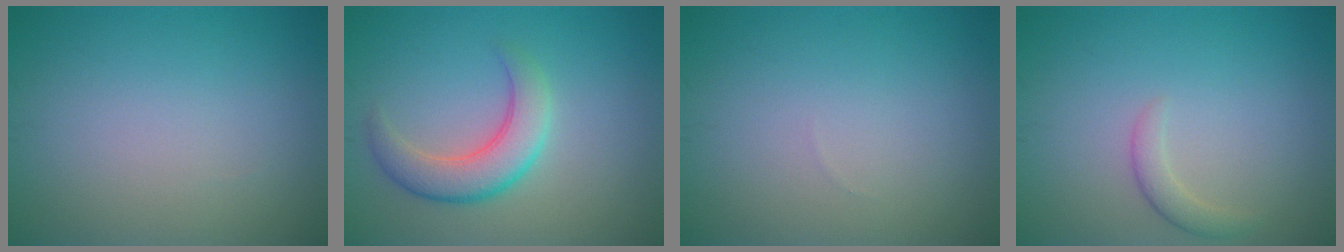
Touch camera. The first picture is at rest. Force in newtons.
{"total": 4.5, "press": 4.5, "slide": 0.3}
{"total": 0.0}
{"total": 1.5, "press": 1.5, "slide": 0.1}